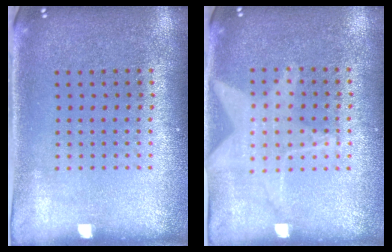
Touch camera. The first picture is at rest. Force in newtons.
{"total": 1.1, "press": 1.0, "slide": 0.4}